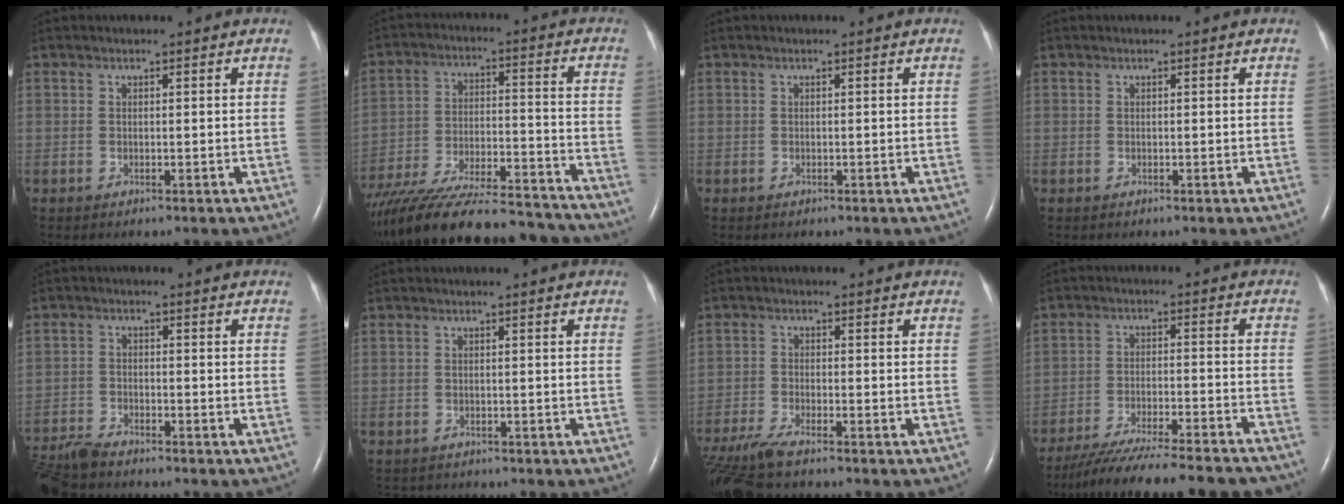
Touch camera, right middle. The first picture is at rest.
{"total": 27.8, "force": [-24.8, 4.5, 11.7], "torque": [-0.205, -0.039, -0.372]}
{"total": 0.0}
{"total": 0.0}
{"total": 6.3, "force": [-6.0, 0.7, 1.7], "torque": [-0.033, -0.023, -0.111]}
{"total": 3.1, "force": [-2.7, 1.3, 0.4], "torque": [-0.009, -0.003, -0.035]}
{"total": 7.9, "force": [-6.6, 0.7, 4.2], "torque": [-0.089, -0.022, -0.122]}
{"total": 20.7, "force": [-18.6, 1.4, 9.0], "torque": [-0.126, -0.035, -0.269]}